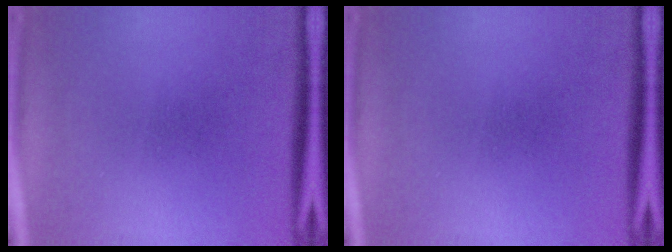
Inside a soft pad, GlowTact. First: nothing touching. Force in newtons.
{"total": 0.0}